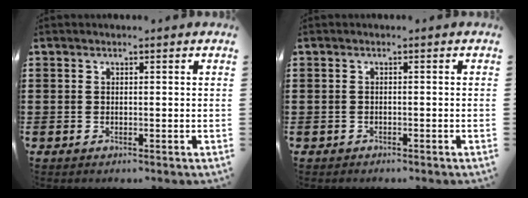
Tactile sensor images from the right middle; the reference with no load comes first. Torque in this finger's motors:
{"motor_torque": [-0.25, 0.10, -0.04, -0.01]}